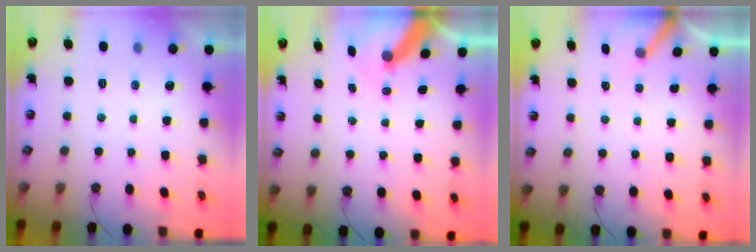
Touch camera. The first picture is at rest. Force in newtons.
{"total": 7.9, "press": 7.8, "slide": 1.0}
{"total": 2.8, "press": 2.8, "slide": 0.3}